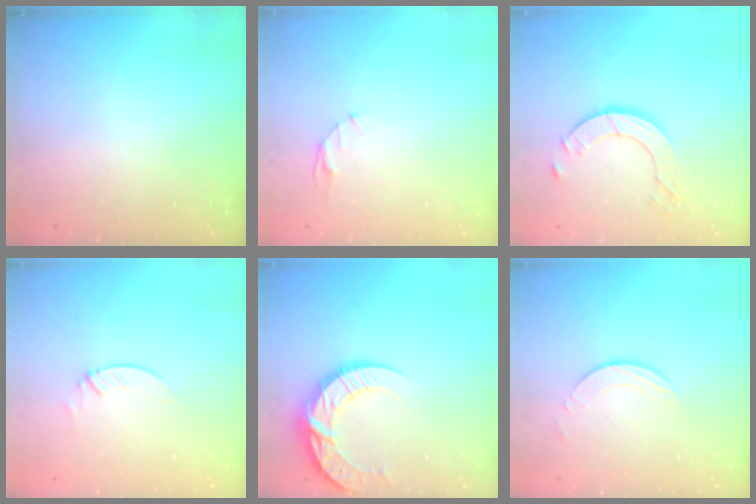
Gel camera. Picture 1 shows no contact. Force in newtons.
{"total": 3.1, "press": 3.1, "slide": 0.4}
{"total": 8.4, "press": 8.4, "slide": 0.5}
{"total": 2.3, "press": 2.3, "slide": 0.2}
{"total": 13.9, "press": 13.8, "slide": 1.4}
{"total": 2.5, "press": 2.5, "slide": 0.2}